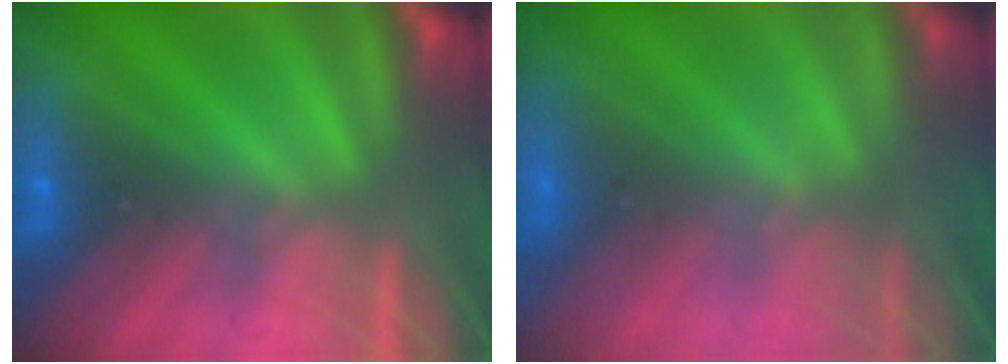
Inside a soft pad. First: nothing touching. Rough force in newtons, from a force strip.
{"total": 6.9}